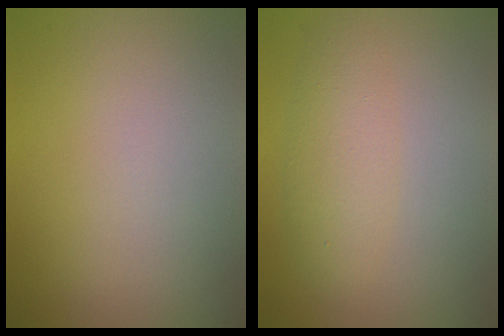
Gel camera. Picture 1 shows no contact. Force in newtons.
{"total": 2.8, "press": 2.8, "slide": 0.0}